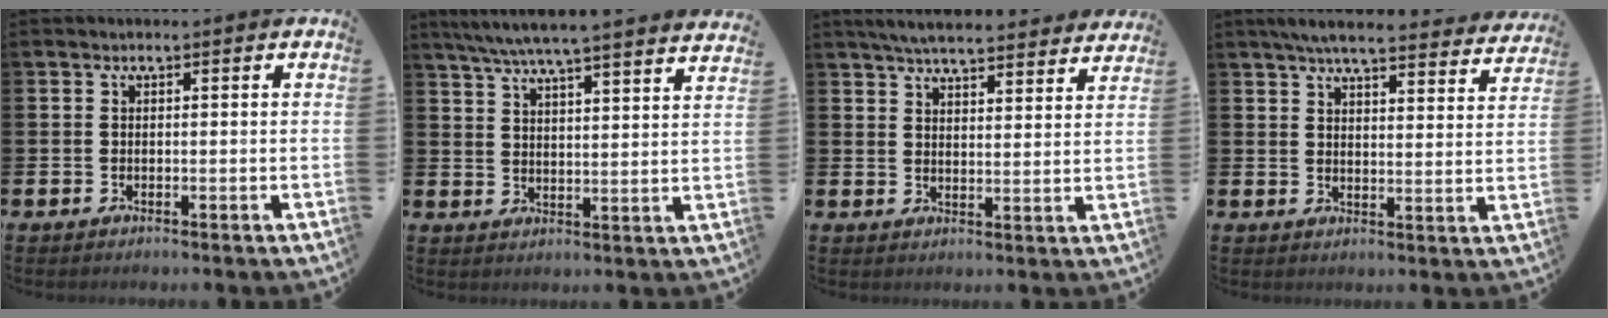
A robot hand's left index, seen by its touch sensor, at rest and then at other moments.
{"total": 6.7, "force": [6.4, 0.1, 2.2], "torque": [-0.061, -0.041, 0.111]}
{"total": 5.9, "force": [5.7, 0.5, 1.3], "torque": [-0.034, -0.031, 0.101]}
{"total": 6.1, "force": [5.7, 0.7, 2.1], "torque": [-0.044, -0.034, 0.097]}